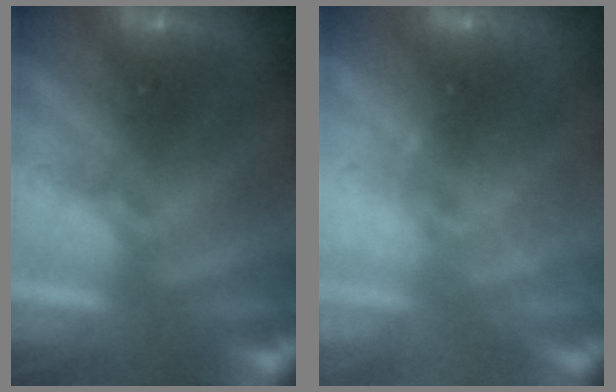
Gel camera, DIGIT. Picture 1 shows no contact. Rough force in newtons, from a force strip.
{"total": 2.3}